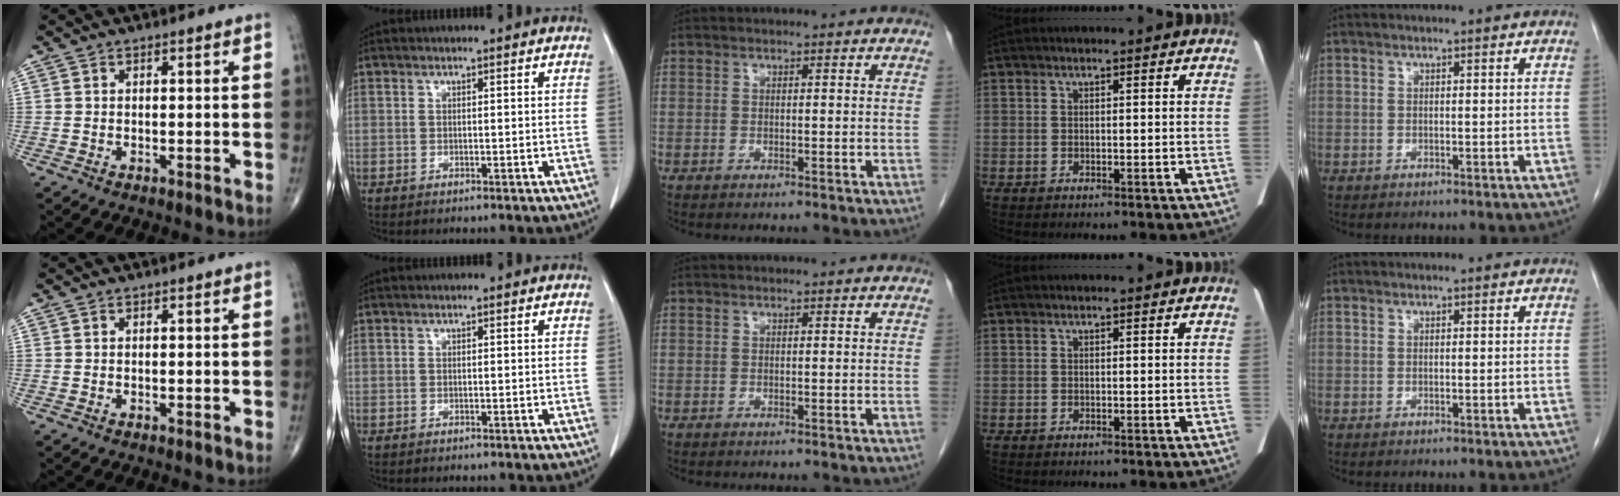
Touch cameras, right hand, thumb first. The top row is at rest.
{}